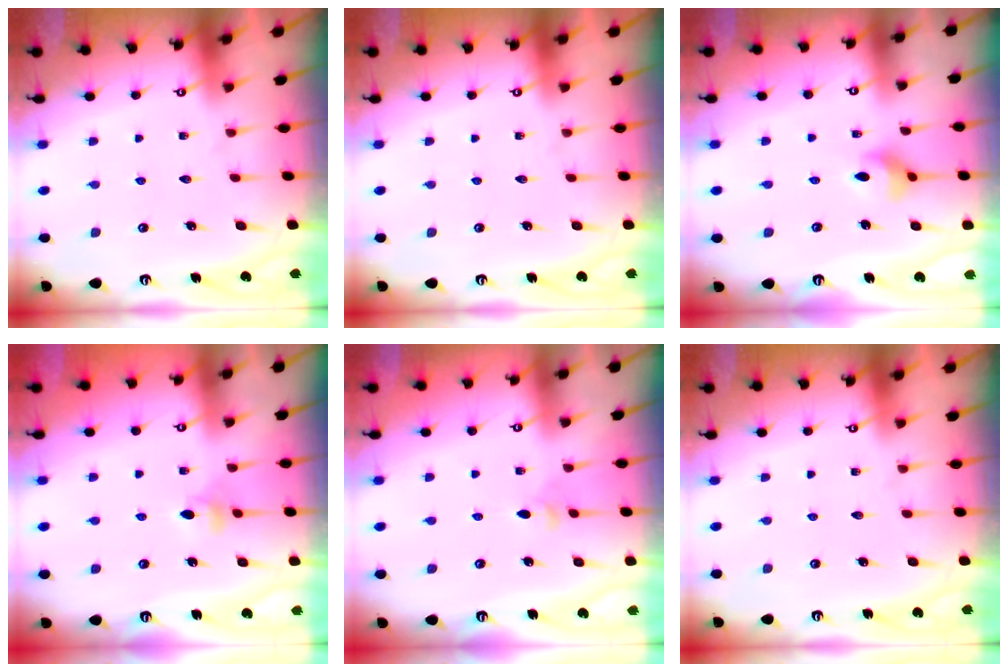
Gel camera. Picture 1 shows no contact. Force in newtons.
{"total": 0.0}
{"total": 5.6, "press": 5.4, "slide": 1.3}
{"total": 3.4, "press": 3.3, "slide": 0.8}
{"total": 3.6, "press": 3.5, "slide": 0.8}
{"total": 0.0}